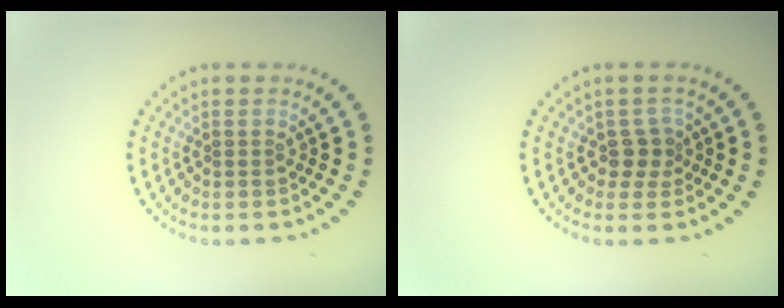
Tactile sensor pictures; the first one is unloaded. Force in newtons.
{"total": 1.6, "press": 1.3, "slide": 1.0}